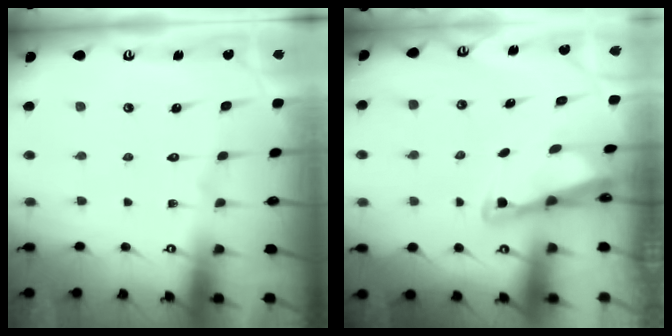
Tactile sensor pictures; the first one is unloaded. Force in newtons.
{"total": 2.4, "press": 2.4, "slide": 0.2}